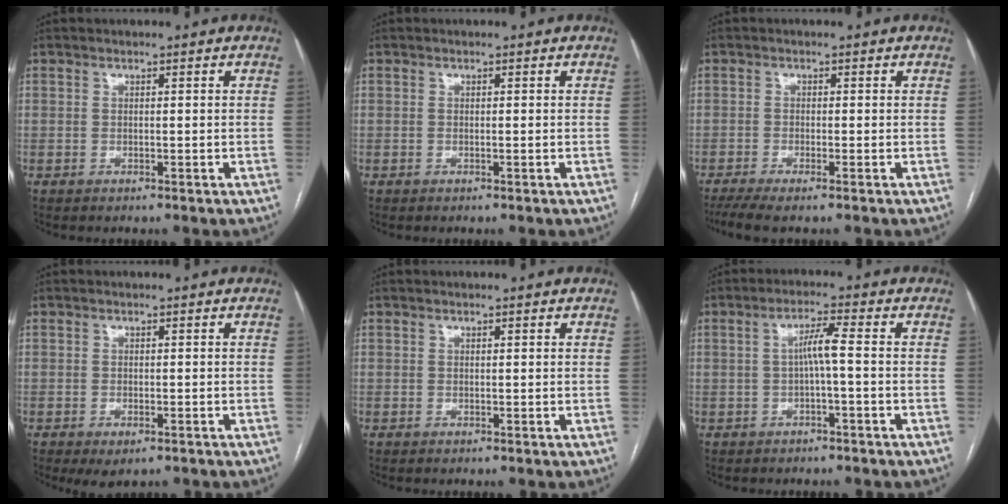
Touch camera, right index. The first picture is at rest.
{"total": 0.0}
{"total": 4.6, "force": [-3.2, 0.4, 3.3], "torque": [-0.056, -0.009, -0.056]}
{"total": 2.8, "force": [-1.5, 1.2, 2.0], "torque": [-0.028, -0.003, -0.014]}
{"total": 0.0}
{"total": 3.7, "force": [-0.3, -0.1, 3.7], "torque": [-0.067, 0.013, -0.002]}